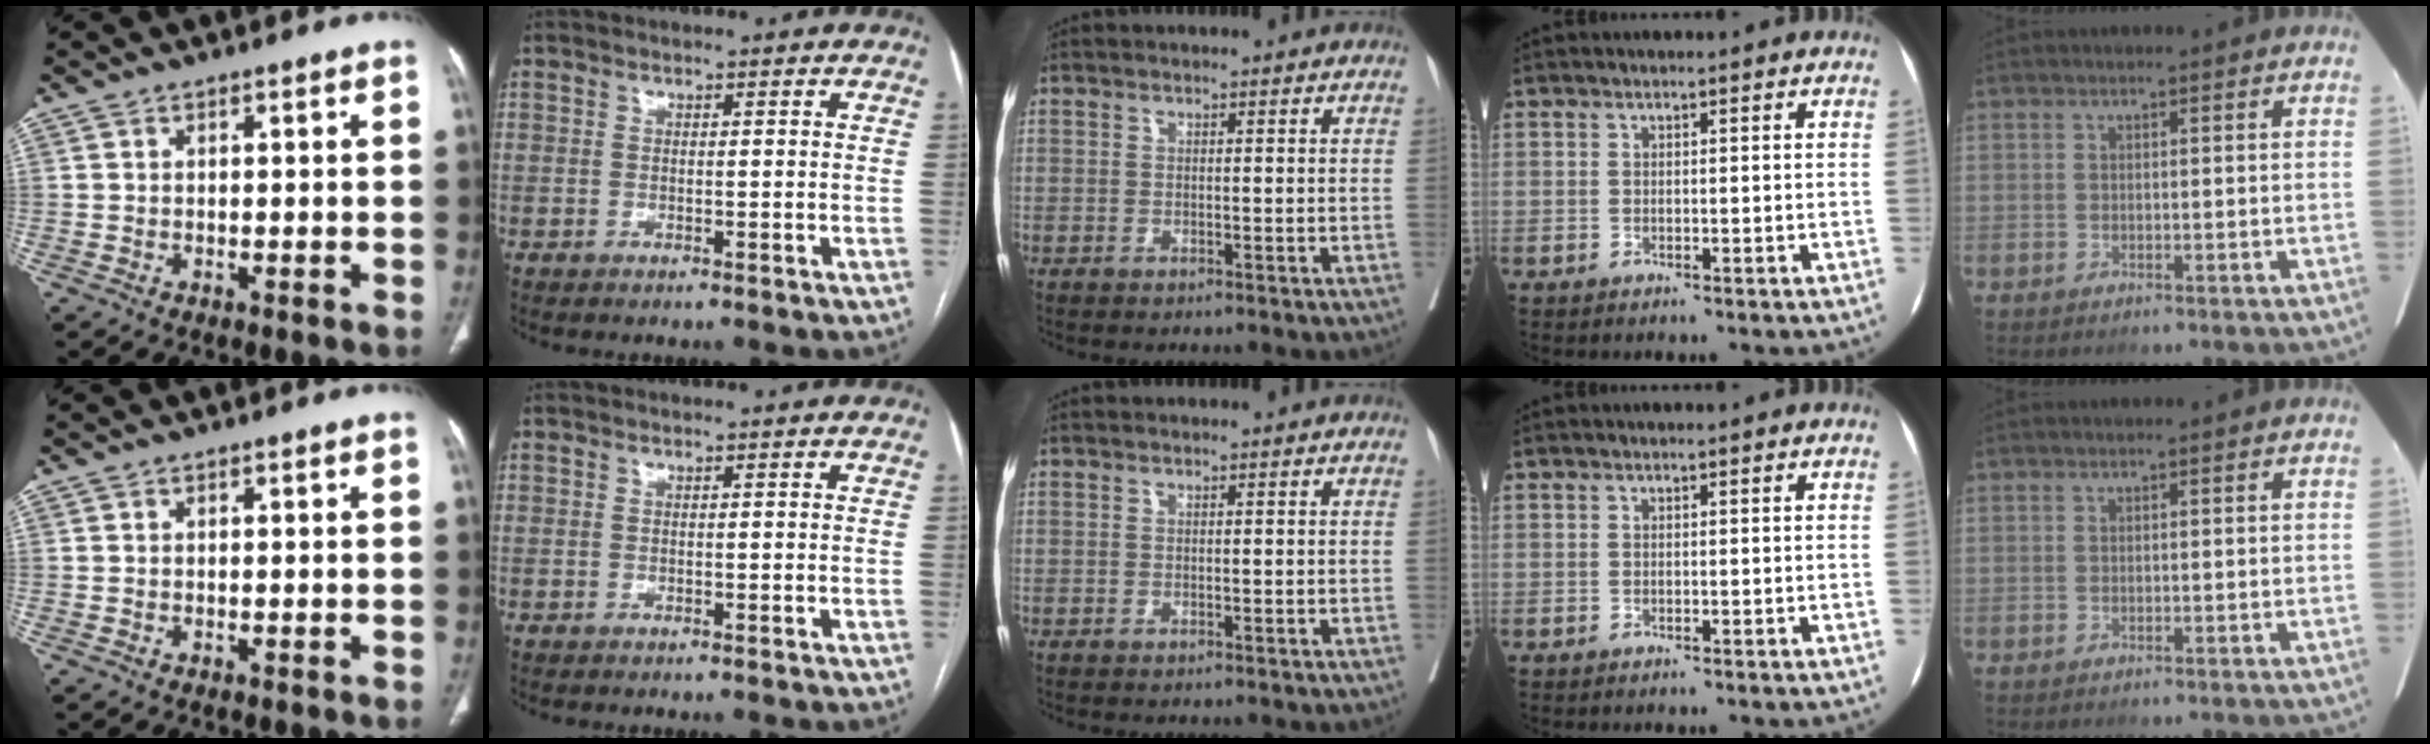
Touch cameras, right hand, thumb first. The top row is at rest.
{}